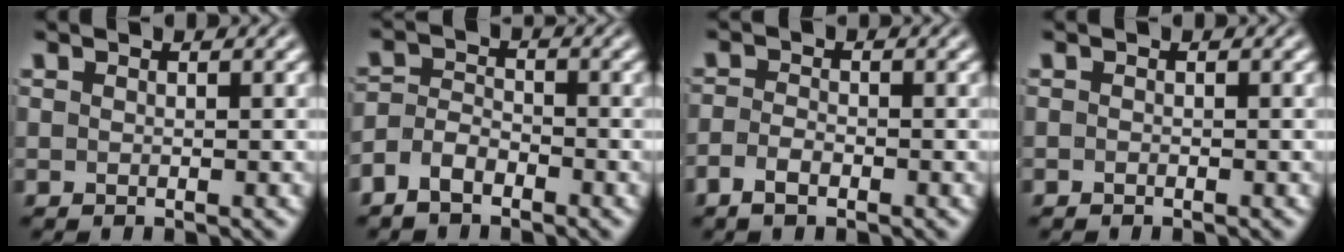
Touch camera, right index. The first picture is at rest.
{"total": 3.9, "force": [-2.7, 2.5, 1.4], "torque": [-0.026, -0.013, -0.044]}
{"total": 1.8, "force": [-1.6, 0.4, 0.8], "torque": [-0.017, -0.010, -0.024]}
{"total": 0.6, "force": [-0.5, -0.4, -0.1], "torque": [0.003, -0.006, -0.006]}